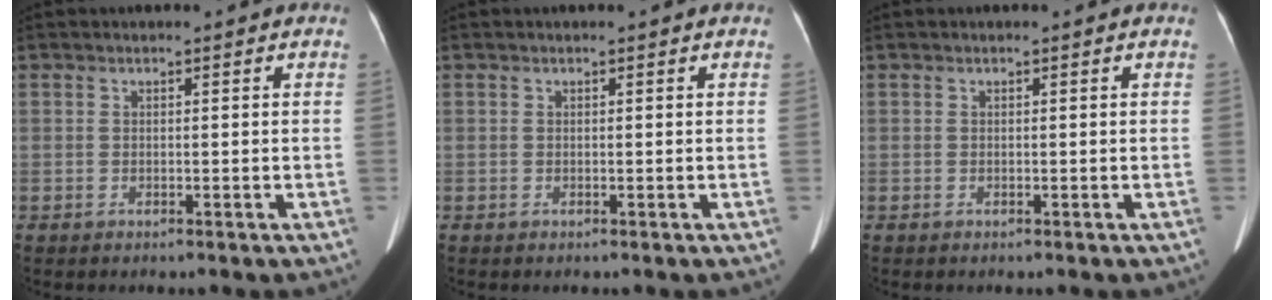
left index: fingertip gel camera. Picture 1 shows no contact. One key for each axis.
{"total": 0.0}
{"total": 0.0}